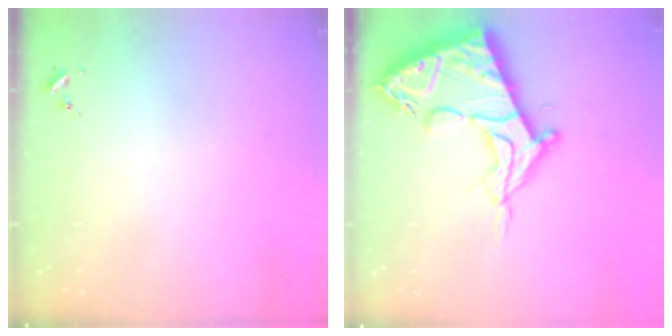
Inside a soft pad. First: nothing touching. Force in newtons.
{"total": 19.5, "press": 19.4, "slide": 1.8}